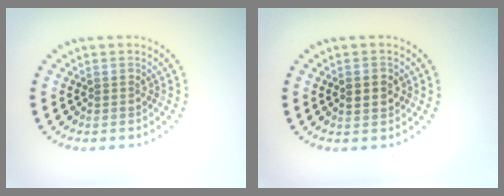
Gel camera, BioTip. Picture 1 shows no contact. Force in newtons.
{"total": 1.8, "press": 1.8, "slide": 0.3}